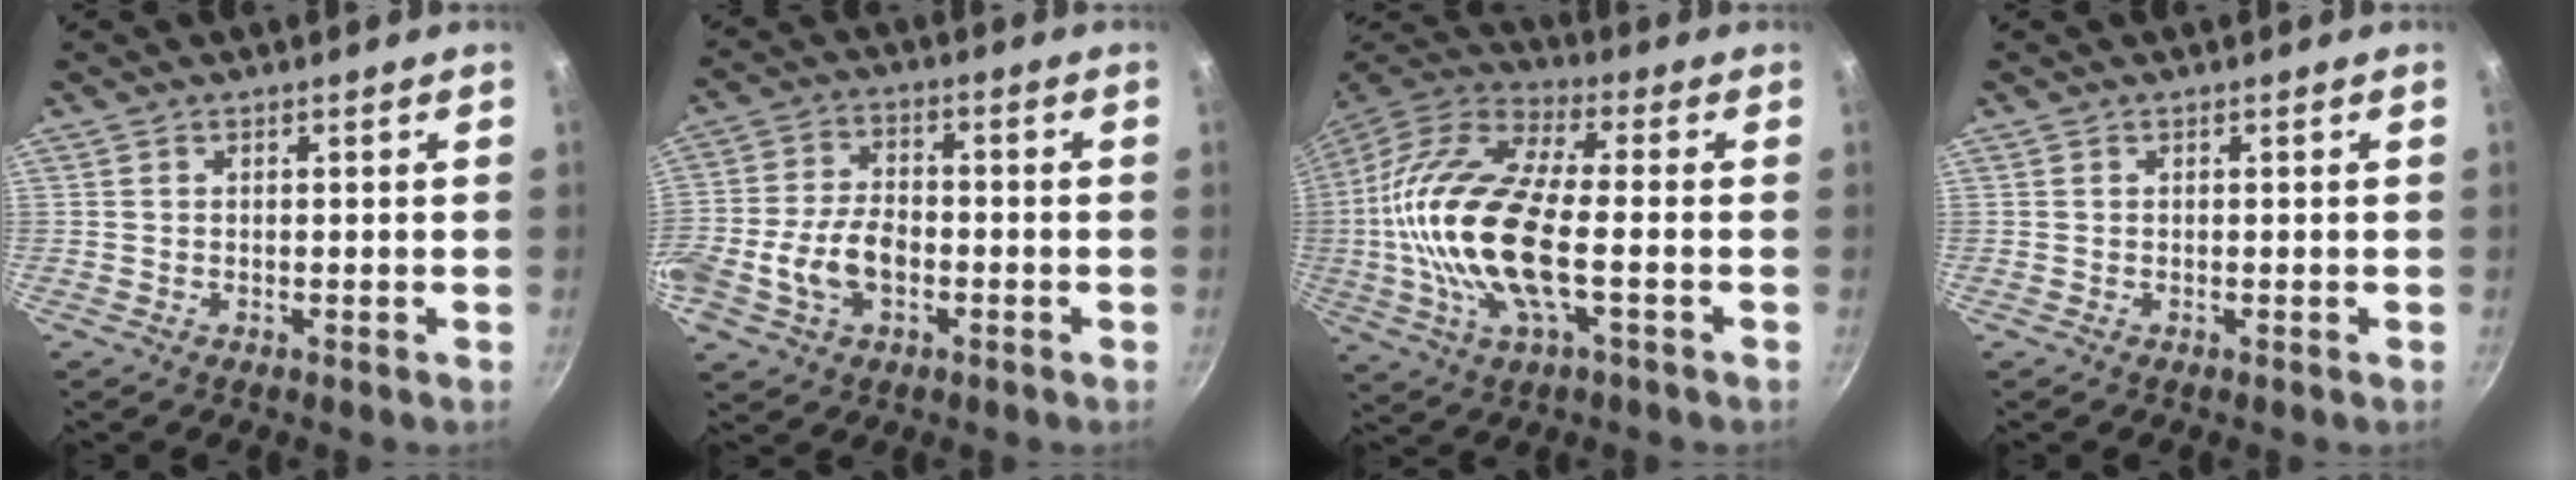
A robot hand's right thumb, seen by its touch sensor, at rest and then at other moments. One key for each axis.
{"total": 10.2, "fx": -2.8, "fy": 6.5, "fz": 7.3, "tx": -0.130, "ty": 0.027, "tz": -0.059}
{"total": 21.4, "fx": -2.3, "fy": 8.5, "fz": 19.5, "tx": -0.393, "ty": 0.023, "tz": -0.060}
{"total": 0.0}